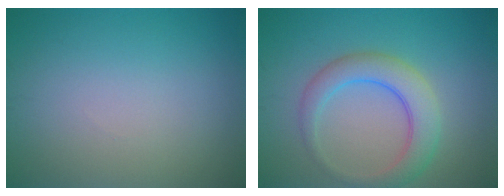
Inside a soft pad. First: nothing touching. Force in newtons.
{"total": 4.6, "press": 4.6, "slide": 0.2}